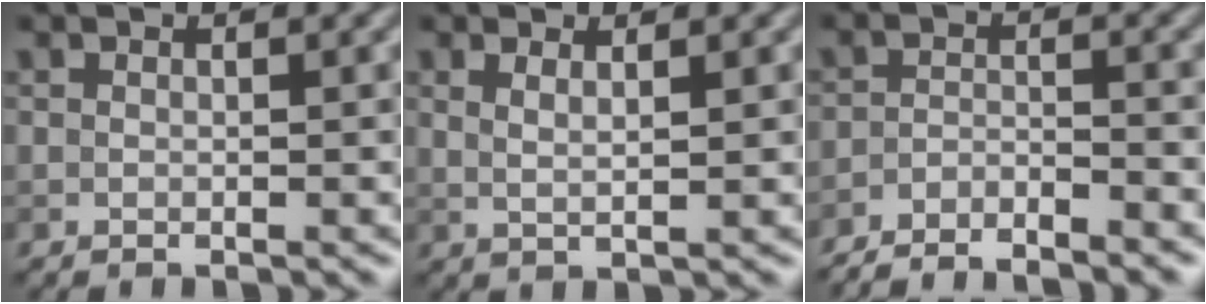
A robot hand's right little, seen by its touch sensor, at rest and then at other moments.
{"total": 1.7, "force": [0.9, 0.5, 1.3], "torque": [-0.019, -0.002, 0.013]}
{"total": 4.4, "force": [-4.1, 0.5, 1.5], "torque": [-0.031, -0.003, -0.074]}